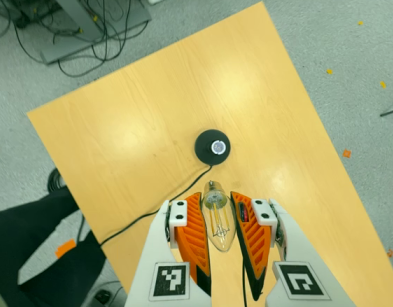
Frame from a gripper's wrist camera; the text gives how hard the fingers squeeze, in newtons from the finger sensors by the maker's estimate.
{"total": 20.9, "left": 22.7, "right": 19.1}